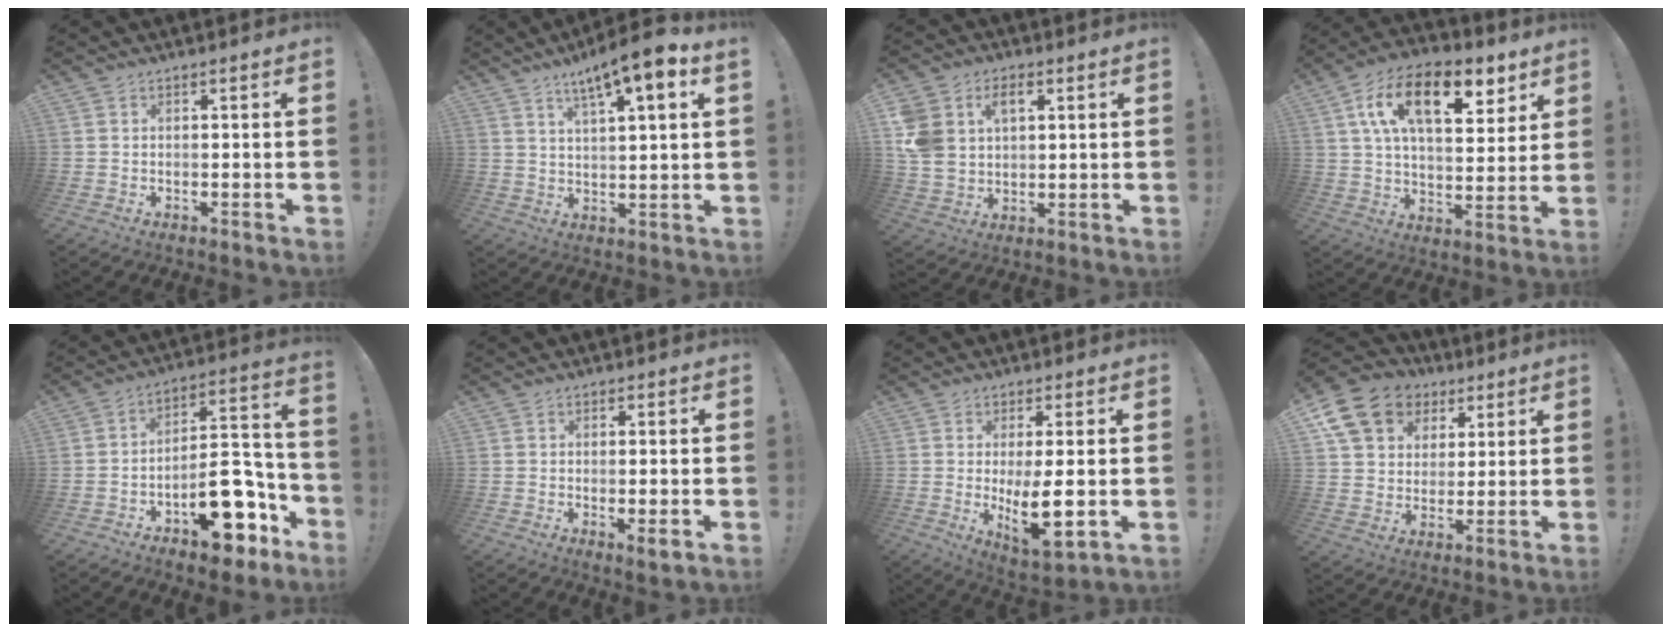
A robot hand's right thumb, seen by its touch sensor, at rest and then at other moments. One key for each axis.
{"total": 9.6, "fx": 6.0, "fy": 1.2, "fz": 7.4, "tx": -0.115, "ty": -0.035, "tz": 0.097}
{"total": 9.5, "fx": 3.9, "fy": 7.3, "fz": 4.8, "tx": -0.098, "ty": -0.007, "tz": 0.078}
{"total": 18.8, "fx": 8.8, "fy": 9.4, "fz": 13.7, "tx": -0.223, "ty": -0.026, "tz": 0.149}
{"total": 16.4, "fx": -8.3, "fy": 8.3, "fz": 11.4, "tx": -0.127, "ty": 0.065, "tz": -0.125}
{"total": 3.1, "fx": -0.2, "fy": 0.0, "fz": 3.1, "tx": -0.046, "ty": -0.009, "tz": -0.002}
{"total": 11.0, "fx": -0.1, "fy": 3.4, "fz": 10.5, "tx": -0.172, "ty": -0.021, "tz": 0.001}
{"total": 16.1, "fx": 8.6, "fy": 12.1, "fz": 6.2, "tx": -0.100, "ty": -0.041, "tz": 0.176}